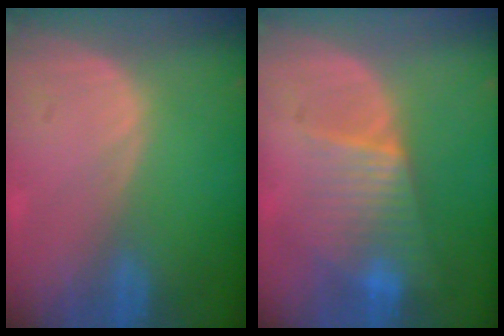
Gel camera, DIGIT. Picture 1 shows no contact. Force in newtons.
{"total": 6.3, "press": 6.3, "slide": 1.0}